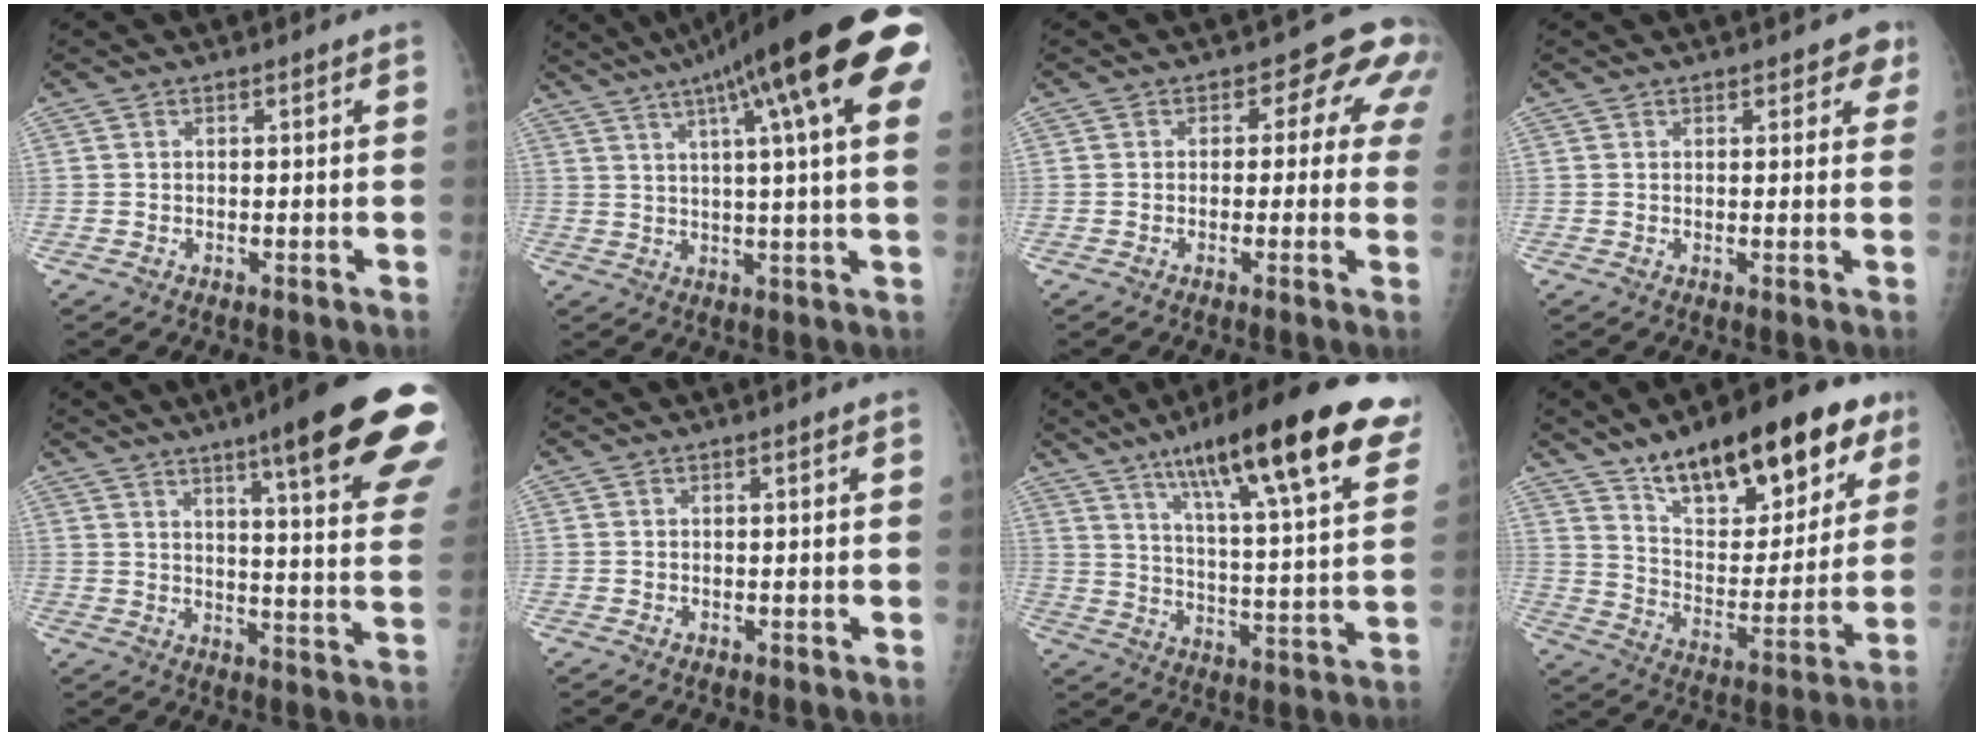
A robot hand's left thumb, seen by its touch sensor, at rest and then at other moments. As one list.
[{"total": 24.4, "force": [11.2, 3.8, 21.4], "torque": [-0.288, 0.015, 0.148]}, {"total": 7.4, "force": [2.0, 4.7, 5.3], "torque": [-0.008, 0.006, 0.007]}, {"total": 3.6, "force": [2.5, 1.8, 1.8], "torque": [0.011, -0.008, 0.027]}, {"total": 24.5, "force": [15.2, 2.9, 19.0], "torque": [-0.218, -0.061, 0.193]}, {"total": 0.0}, {"total": 27.5, "force": [16.2, 4.7, 21.7], "torque": [-0.312, -0.035, 0.242]}, {"total": 25.9, "force": [16.0, 10.1, 17.7], "torque": [-0.222, -0.048, 0.252]}]